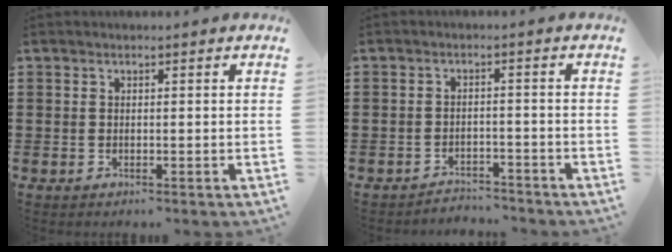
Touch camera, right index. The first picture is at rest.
{"total": 2.9, "force": [-2.9, 0.4, -0.1], "torque": [-0.006, 0.002, -0.062]}